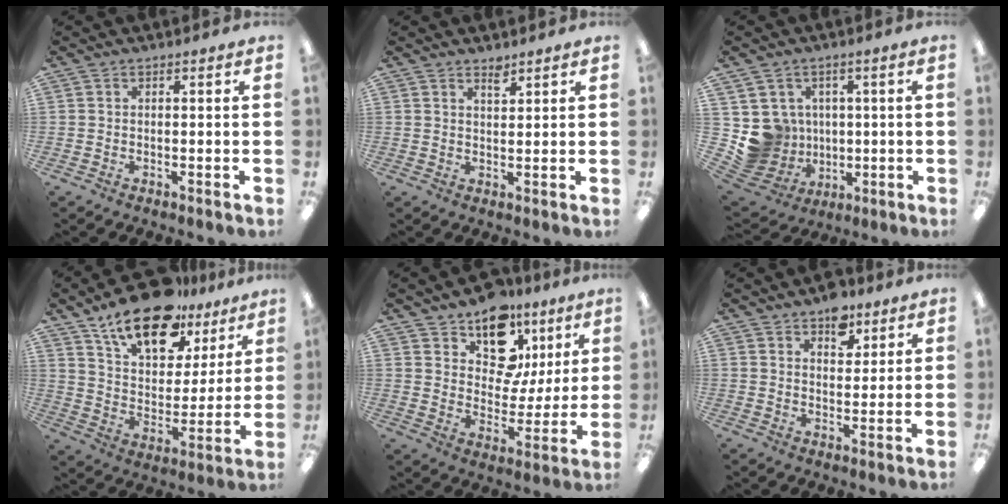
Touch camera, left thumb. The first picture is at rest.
{"total": 2.4, "force": [2.1, 0.6, 0.9], "torque": [-0.005, -0.013, 0.036]}
{"total": 9.0, "force": [0.8, 8.9, 0.9], "torque": [-0.048, -0.010, 0.031]}
{"total": 18.8, "force": [13.4, 8.9, 9.7], "torque": [-0.159, -0.073, 0.232]}
{"total": 14.7, "force": [9.6, 9.2, 6.2], "torque": [-0.104, -0.057, 0.179]}
{"total": 7.3, "force": [4.8, 4.3, 3.3], "torque": [-0.023, -0.024, 0.079]}